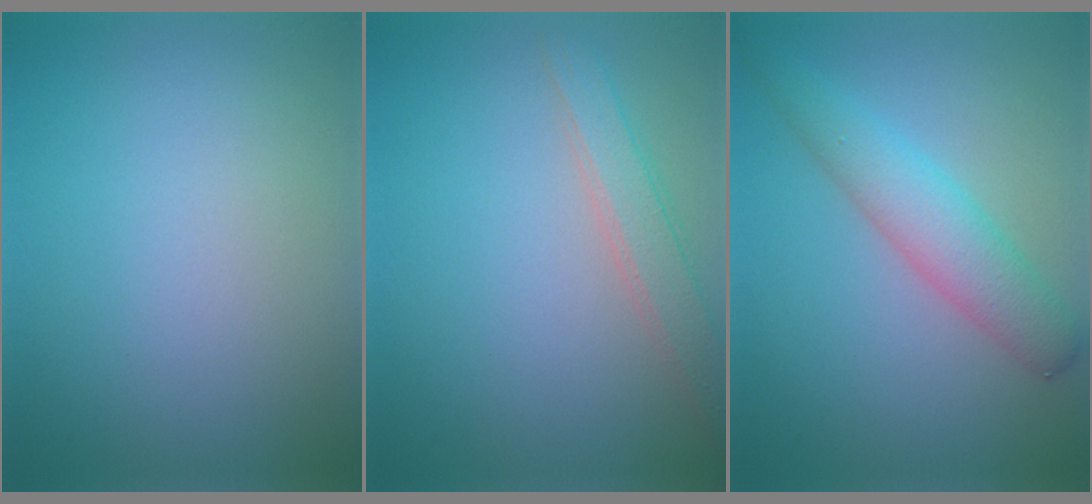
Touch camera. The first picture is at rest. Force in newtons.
{"total": 2.9, "press": 2.9, "slide": 0.2}
{"total": 4.3, "press": 4.3, "slide": 0.2}